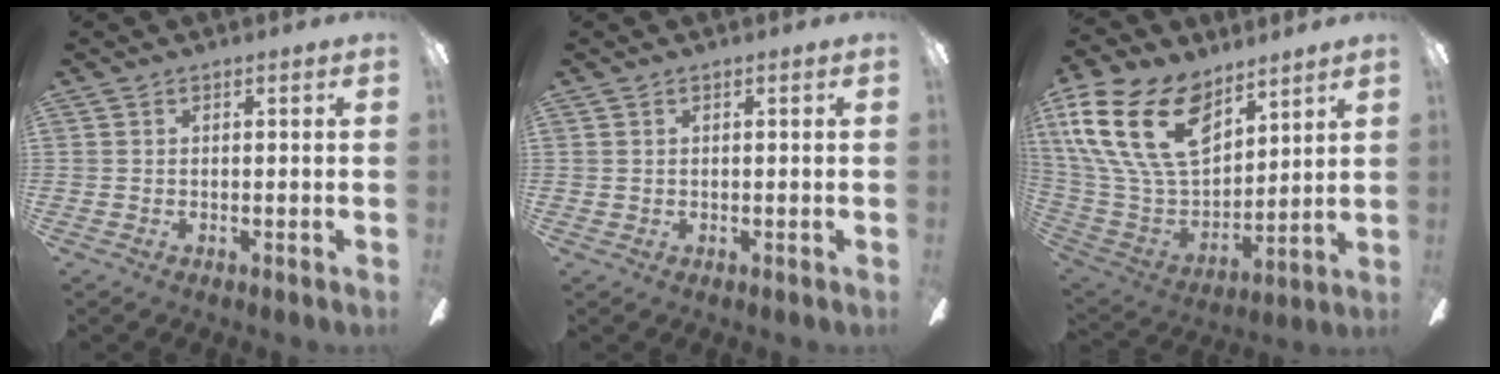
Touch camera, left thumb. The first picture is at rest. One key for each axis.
{"total": 0.5, "fx": 0.3, "fy": 0.4, "fz": 0.1, "tx": -0.002, "ty": 0.004, "tz": 0.004}
{"total": 23.5, "fx": 11.8, "fy": 14.0, "fz": 14.8, "tx": -0.324, "ty": -0.054, "tz": 0.213}